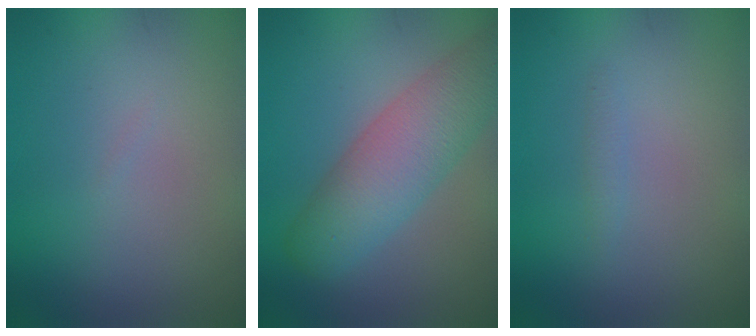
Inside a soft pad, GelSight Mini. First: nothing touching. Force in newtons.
{"total": 6.4, "press": 6.4, "slide": 0.3}
{"total": 0.6, "press": 0.6, "slide": 0.1}